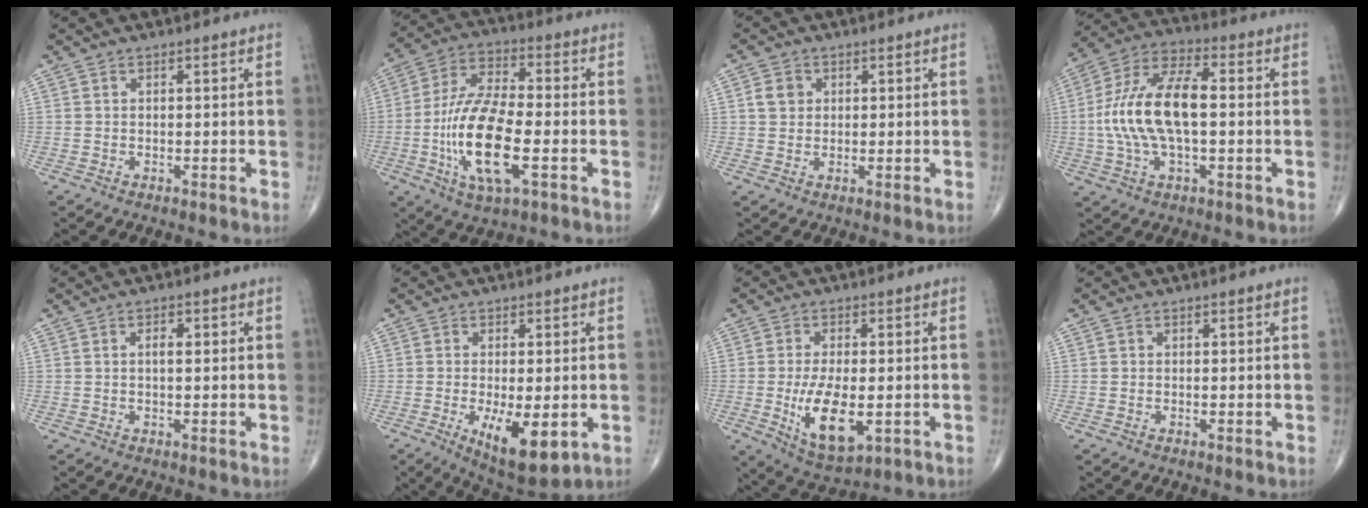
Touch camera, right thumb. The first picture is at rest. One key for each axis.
{"total": 16.8, "fx": -4.1, "fy": 6.2, "fz": 15.1, "tx": -0.302, "ty": 0.015, "tz": -0.077}
{"total": 3.3, "fx": 0.9, "fy": 2.8, "fz": 1.4, "tx": -0.013, "ty": 0.001, "tz": 0.015}
{"total": 16.0, "fx": -0.4, "fy": 7.3, "fz": 14.3, "tx": -0.291, "ty": 0.030, "tz": -0.011}
{"total": 2.0, "fx": 0.4, "fy": 0.9, "fz": 1.8, "tx": -0.029, "ty": 0.005, "tz": 0.005}
{"total": 10.3, "fx": -2.8, "fy": 4.0, "fz": 9.1, "tx": -0.141, "ty": -0.021, "tz": -0.035}
{"total": 11.1, "fx": -2.2, "fy": 5.2, "fz": 9.6, "tx": -0.165, "ty": -0.015, "tz": -0.026}
{"total": 0.0}